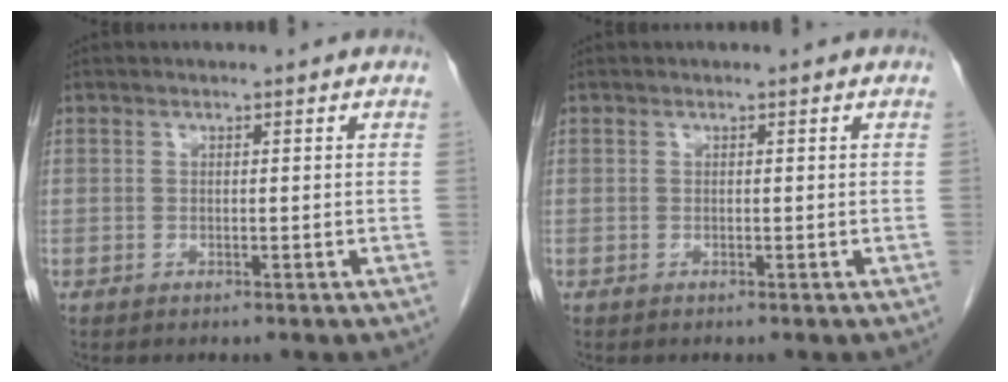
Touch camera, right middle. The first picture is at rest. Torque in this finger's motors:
{"motor_torque": [0.00, 0.00, 0.00, -0.01]}